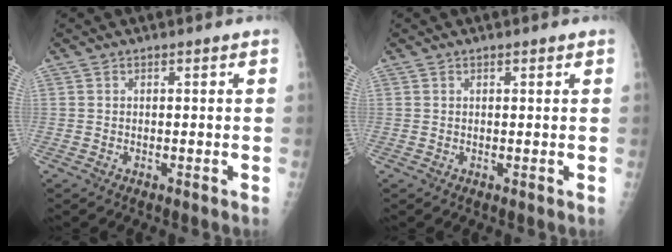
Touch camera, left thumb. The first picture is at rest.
{"total": 0.8, "force": [0.5, 0.3, 0.5], "torque": [-0.008, -0.002, 0.008]}